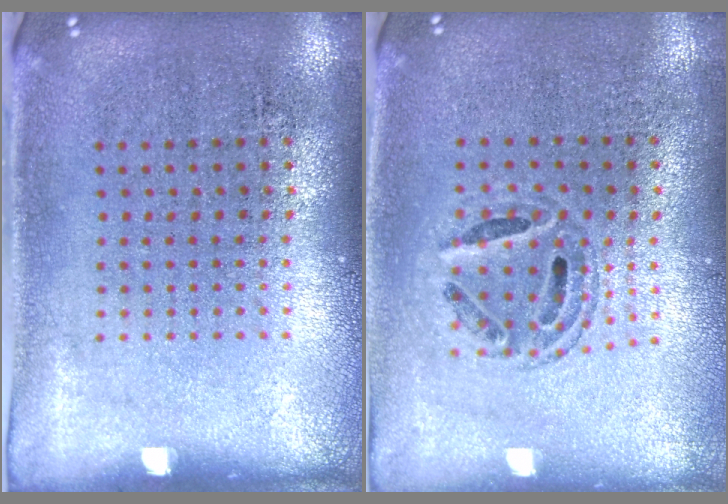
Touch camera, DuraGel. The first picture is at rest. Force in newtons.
{"total": 0.7, "press": 0.7, "slide": 0.2}